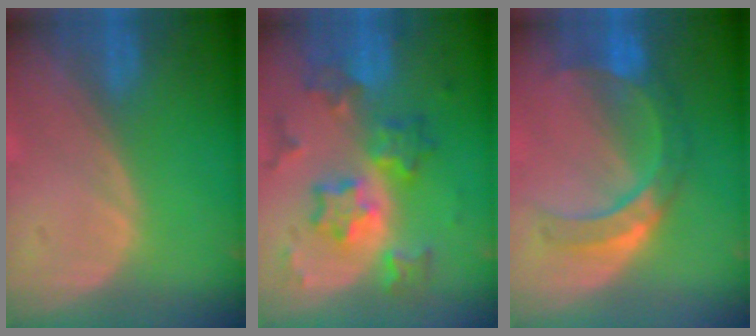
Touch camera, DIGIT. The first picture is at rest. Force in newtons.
{"total": 8.9, "press": 8.9, "slide": 0.8}
{"total": 7.1, "press": 7.0, "slide": 0.9}